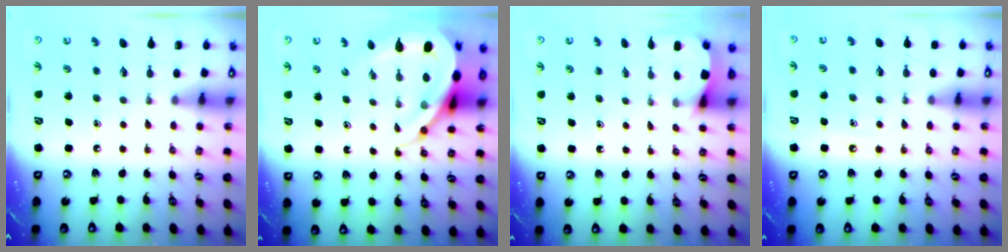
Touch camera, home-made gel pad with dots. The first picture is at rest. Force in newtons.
{"total": 11.5, "press": 11.4, "slide": 1.2}
{"total": 2.8, "press": 2.8, "slide": 0.3}
{"total": 5.6, "press": 5.5, "slide": 0.6}